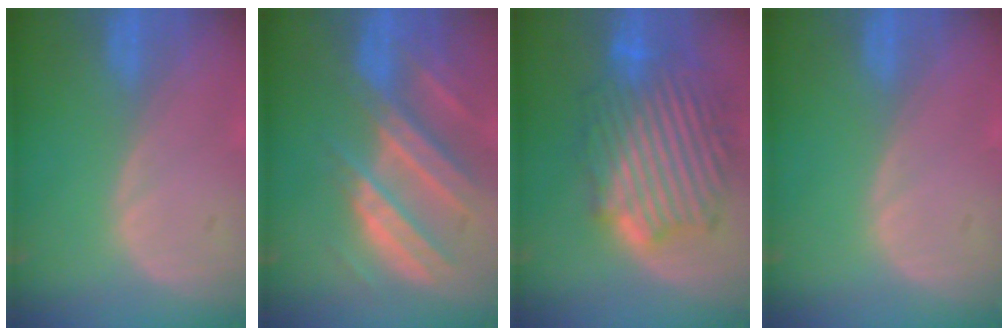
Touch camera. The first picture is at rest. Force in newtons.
{"total": 10.5, "press": 9.3, "slide": 4.9}
{"total": 13.2, "press": 13.2, "slide": 0.8}
{"total": 0.0}